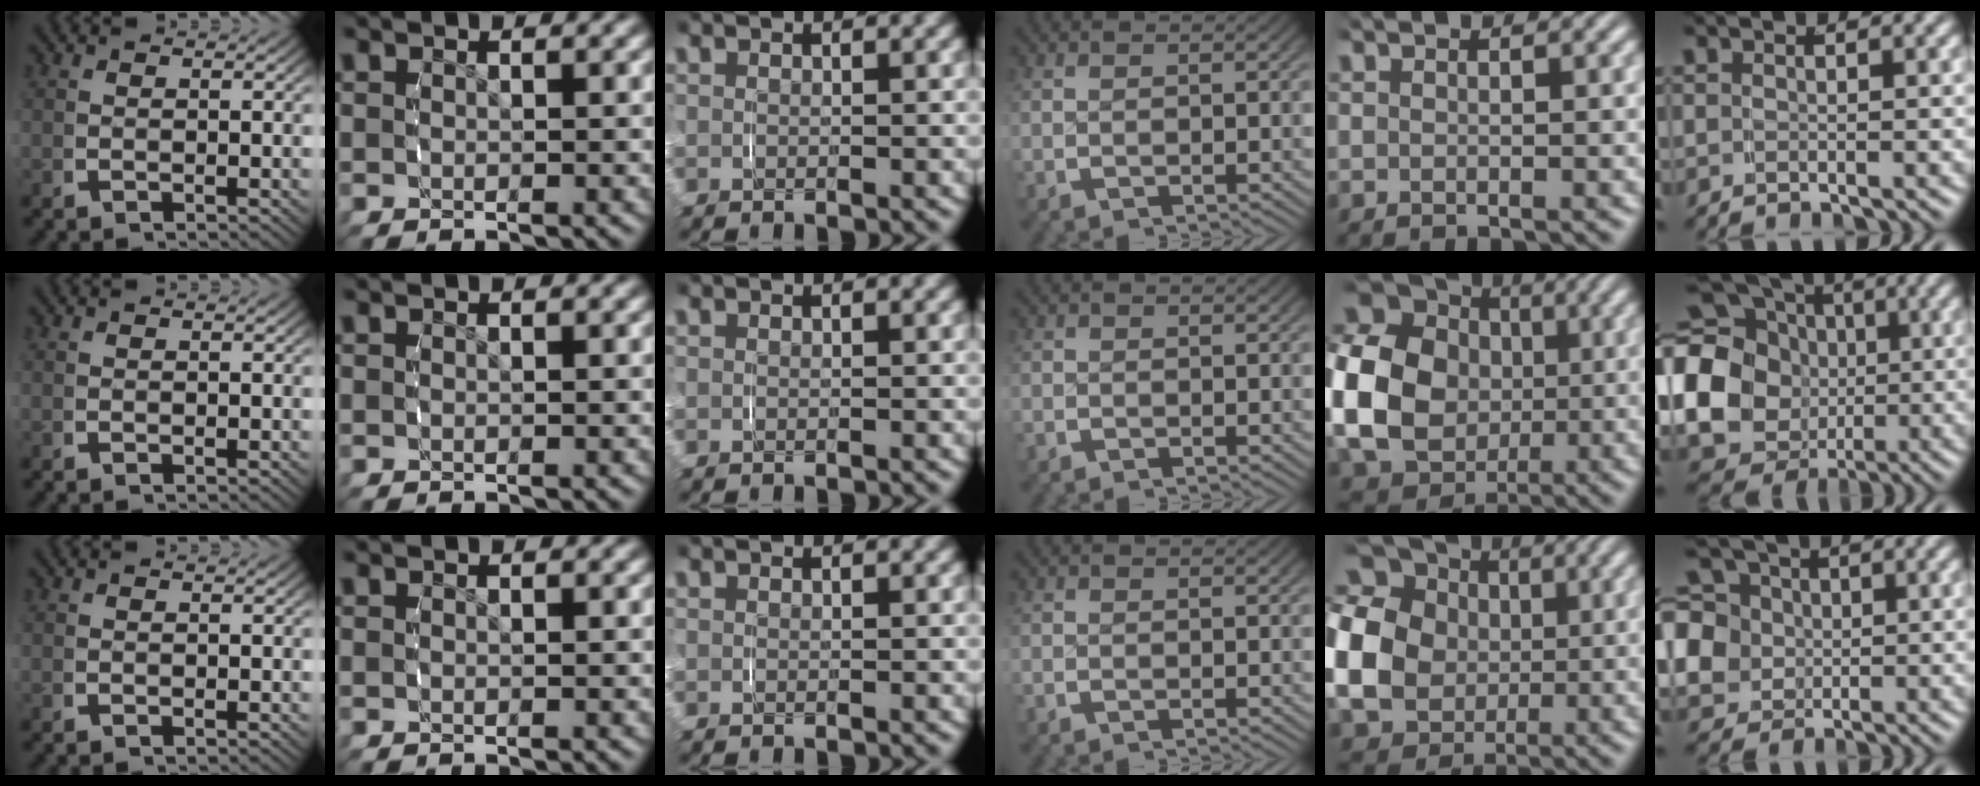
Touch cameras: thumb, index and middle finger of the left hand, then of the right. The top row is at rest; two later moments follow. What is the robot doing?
{"motion": "grasp_and_lifting", "object": "paper towel"}